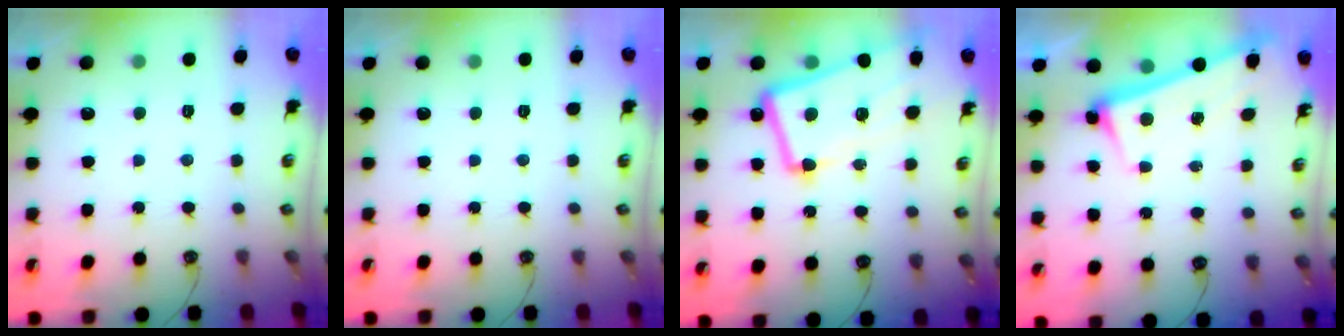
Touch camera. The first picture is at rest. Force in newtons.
{"total": 0.0}
{"total": 8.9, "press": 8.7, "slide": 2.2}
{"total": 2.7, "press": 2.7, "slide": 0.7}